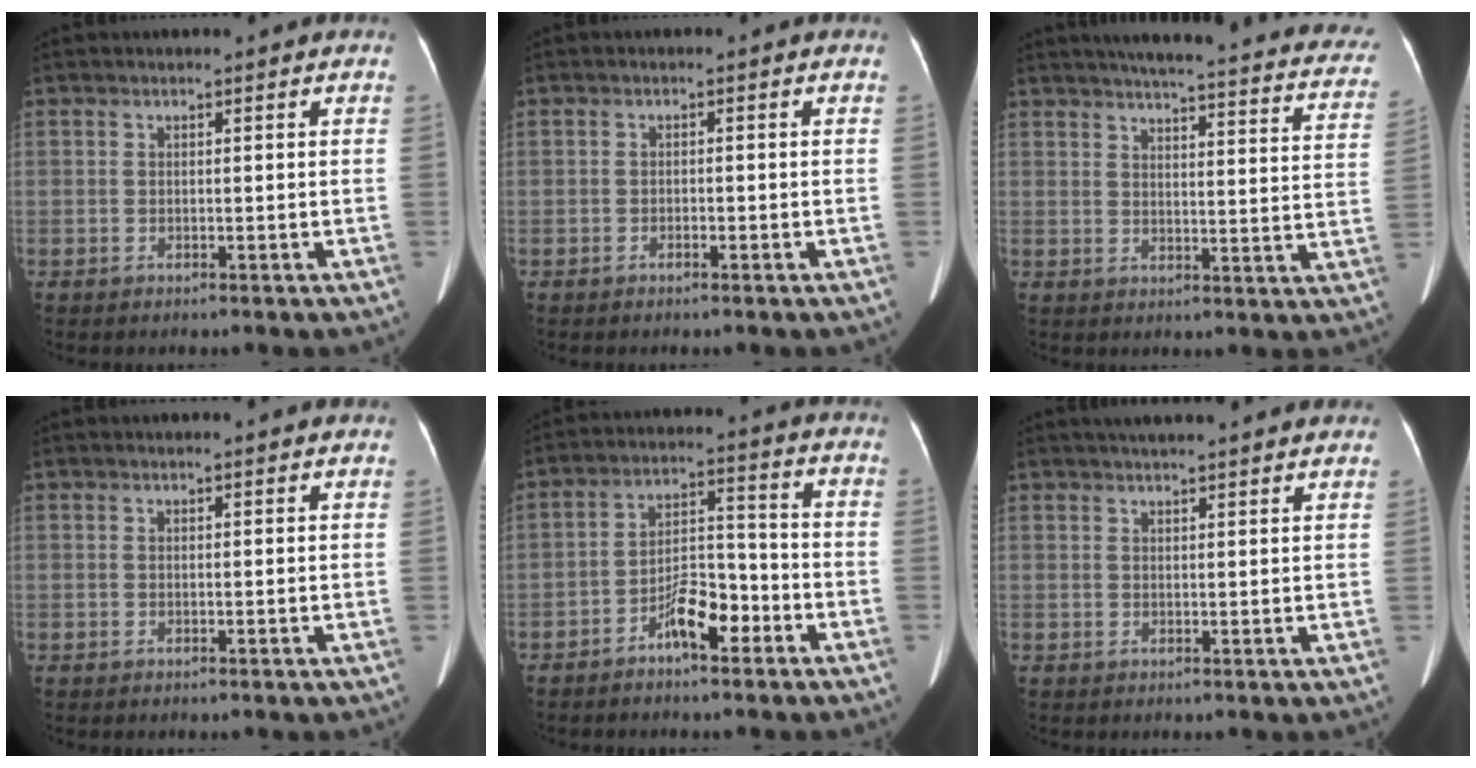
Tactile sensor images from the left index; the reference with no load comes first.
{"total": 0.7, "force": [-0.5, 0.3, 0.4], "torque": [-0.009, 0.001, -0.007]}
{"total": 29.0, "force": [25.7, 3.8, 12.8], "torque": [-0.167, -0.049, 0.285]}
{"total": 2.6, "force": [2.5, 0.3, 0.9], "torque": [-0.013, 0.013, 0.022]}
{"total": 7.2, "force": [-4.2, 2.4, 5.3], "torque": [-0.097, 0.020, -0.072]}
{"total": 5.3, "force": [4.7, 0.0, 2.6], "torque": [-0.035, 0.030, 0.062]}